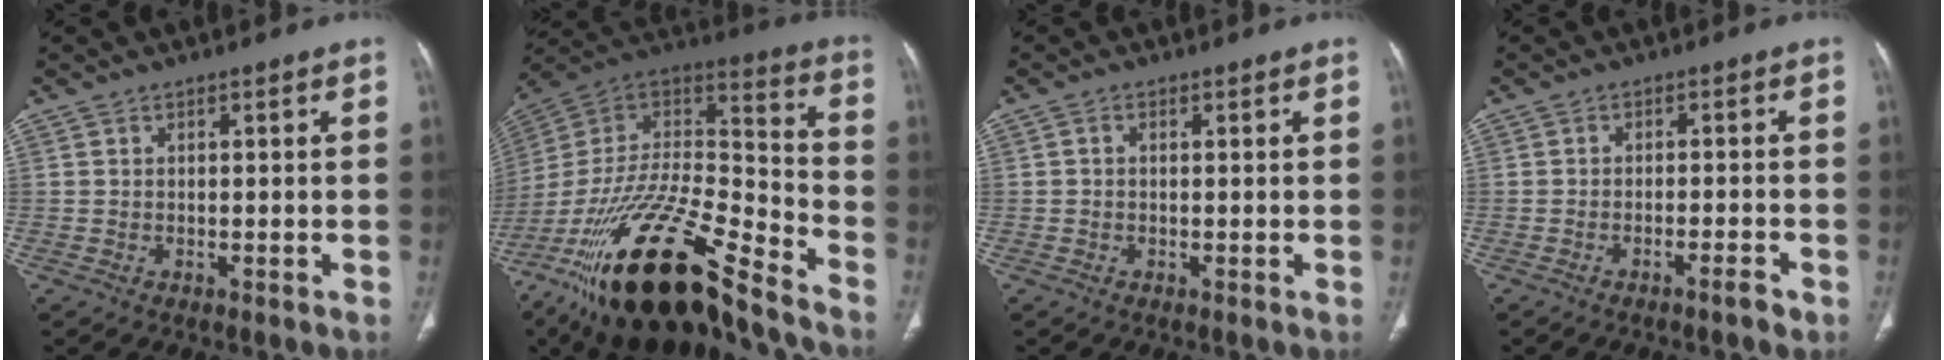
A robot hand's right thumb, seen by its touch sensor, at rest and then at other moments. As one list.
[{"total": 29.6, "force": [-20.3, 8.8, 19.7], "torque": [-0.357, 0.047, -0.355]}, {"total": 0.7, "force": [0.0, 0.5, 0.5], "torque": [-0.008, 0.001, -0.004]}, {"total": 2.4, "force": [-1.7, 0.4, 1.7], "torque": [-0.033, 0.009, -0.029]}]